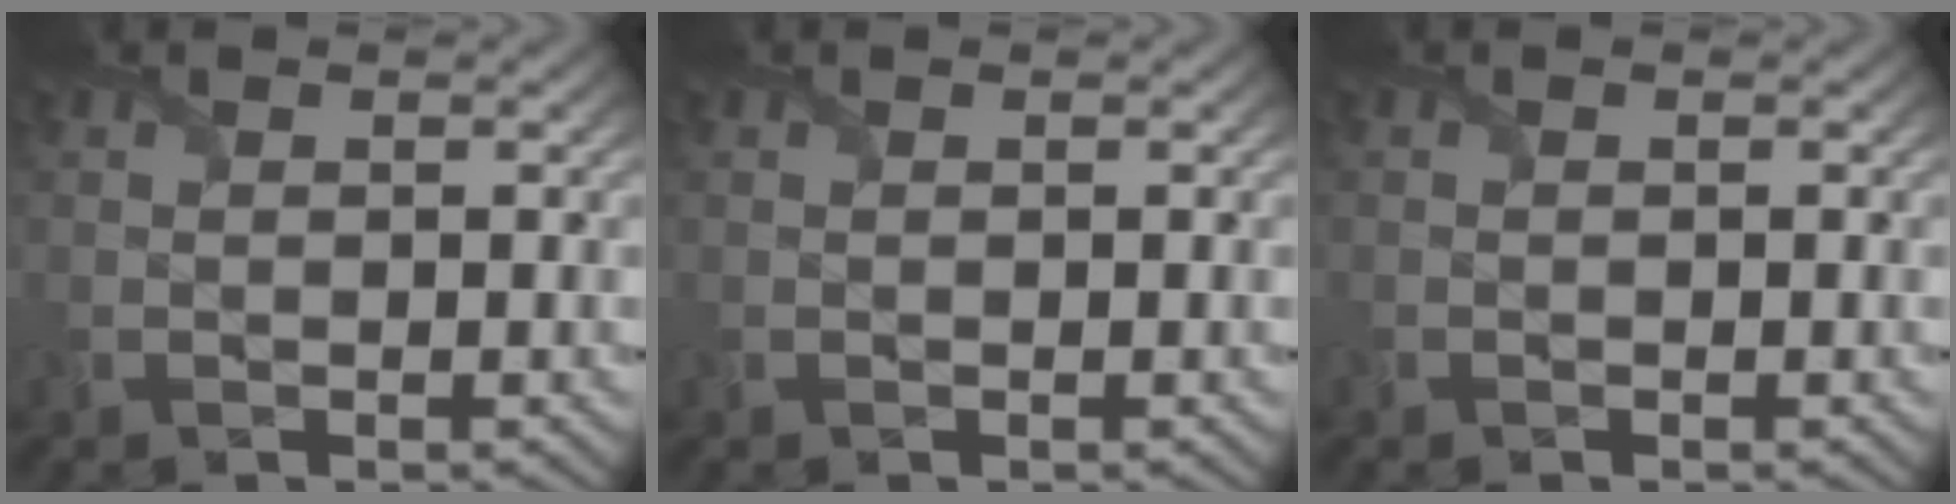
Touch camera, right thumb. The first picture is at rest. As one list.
[{"total": 0.0}, {"total": 0.0}]